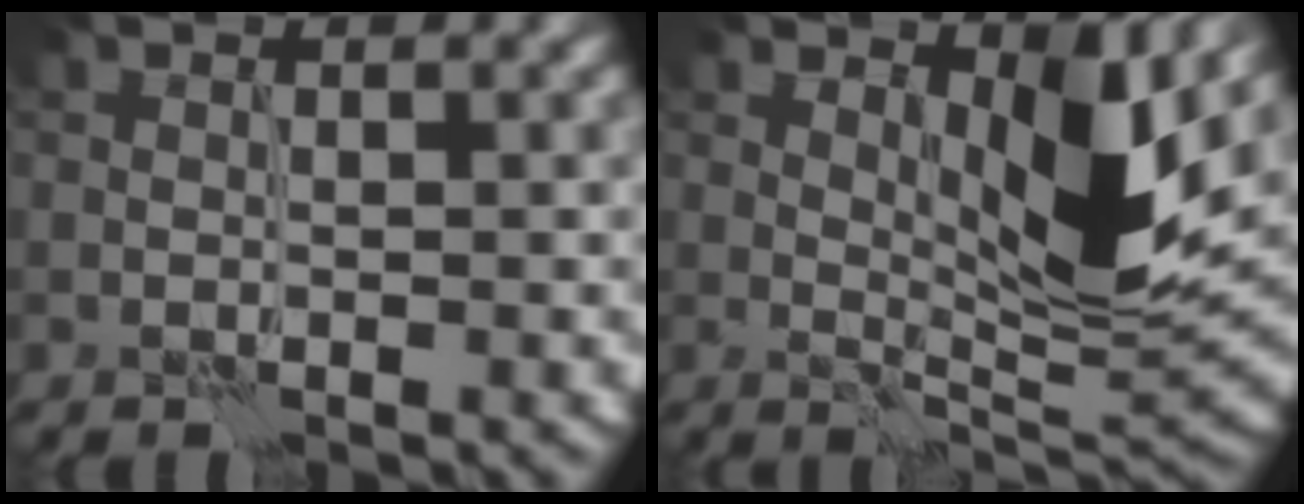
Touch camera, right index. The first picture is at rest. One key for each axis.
{"total": 6.2, "fx": 3.0, "fy": 1.8, "fz": 5.1, "tx": -0.083, "ty": -0.014, "tz": 0.049}